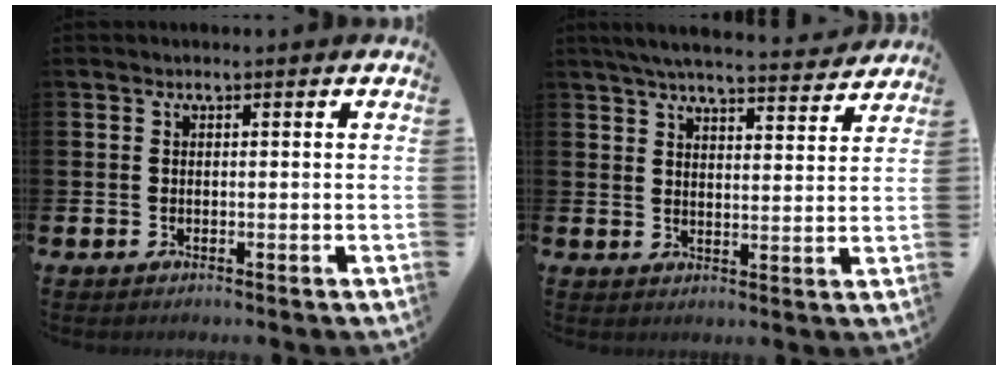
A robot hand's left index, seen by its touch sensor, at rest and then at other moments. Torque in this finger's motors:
{"motor_torque": [1.08, -1.05, 0.20, 0.12]}